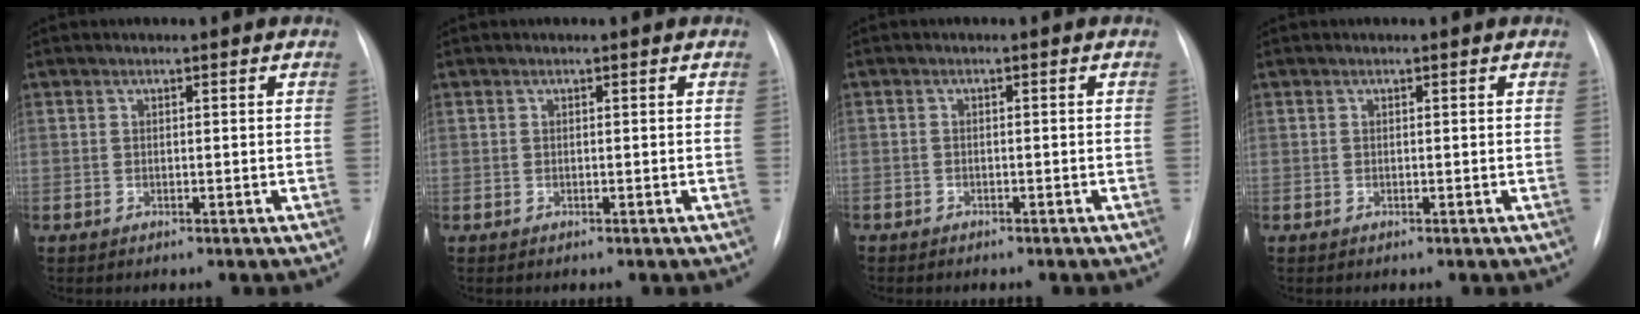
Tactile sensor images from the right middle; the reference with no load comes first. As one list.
[{"total": 0.0}, {"total": 1.6, "force": [-1.3, 0.8, 0.5], "torque": [-0.012, 0.000, -0.014]}, {"total": 0.0}]